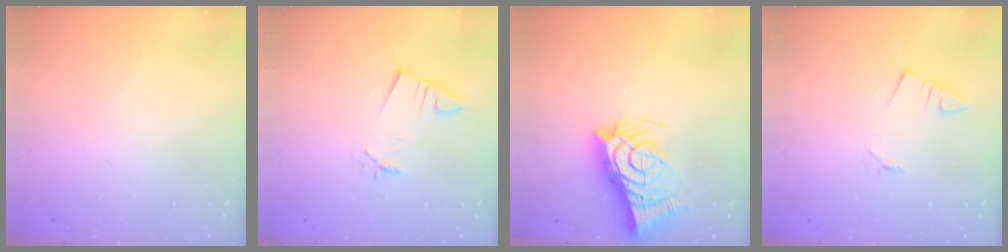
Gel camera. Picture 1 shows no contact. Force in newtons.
{"total": 2.5, "press": 2.5, "slide": 0.3}
{"total": 12.7, "press": 12.1, "slide": 3.9}
{"total": 1.3, "press": 1.2, "slide": 0.1}